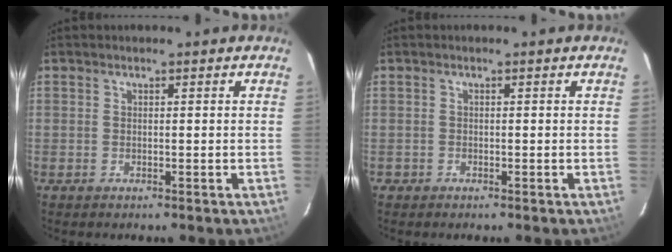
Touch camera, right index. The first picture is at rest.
{"total": 0.9, "force": [-0.6, 0.7, -0.1], "torque": [-0.002, 0.004, -0.010]}